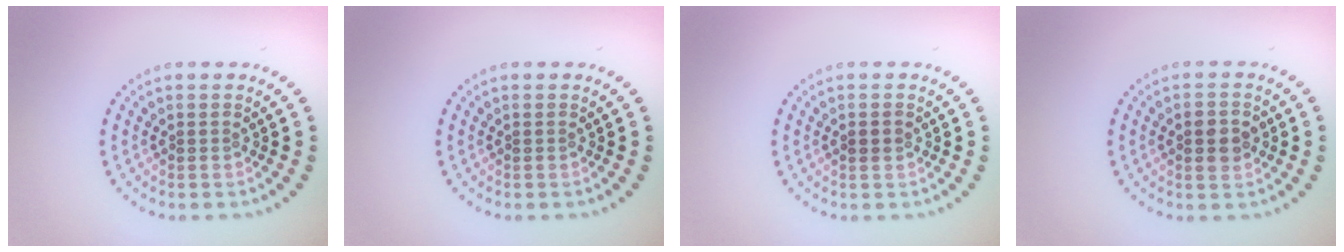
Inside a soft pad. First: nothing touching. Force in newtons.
{"total": 0.0}
{"total": 1.3, "press": 1.3, "slide": 0.2}
{"total": 2.7, "press": 2.7, "slide": 0.1}